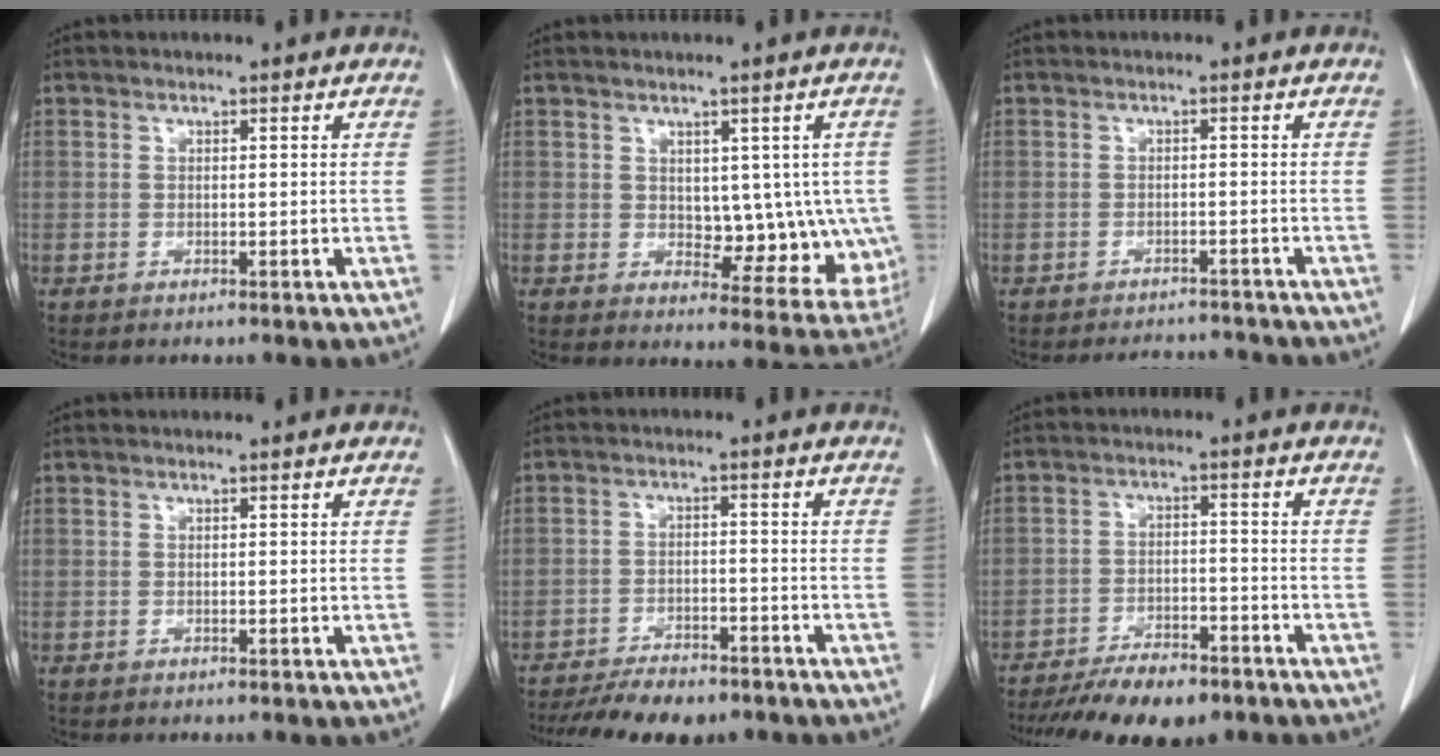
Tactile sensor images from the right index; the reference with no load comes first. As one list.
[{"total": 9.4, "force": [0.5, 5.6, 7.5], "torque": [-0.072, 0.004, 0.025]}, {"total": 4.3, "force": [-4.1, 1.3, -0.2], "torque": [0.007, 0.001, -0.056]}, {"total": 0.0}, {"total": 10.8, "force": [-8.9, 3.7, 4.8], "torque": [-0.066, -0.005, -0.135]}, {"total": 11.8, "force": [-9.3, 3.9, 6.1], "torque": [-0.090, -0.009, -0.145]}]